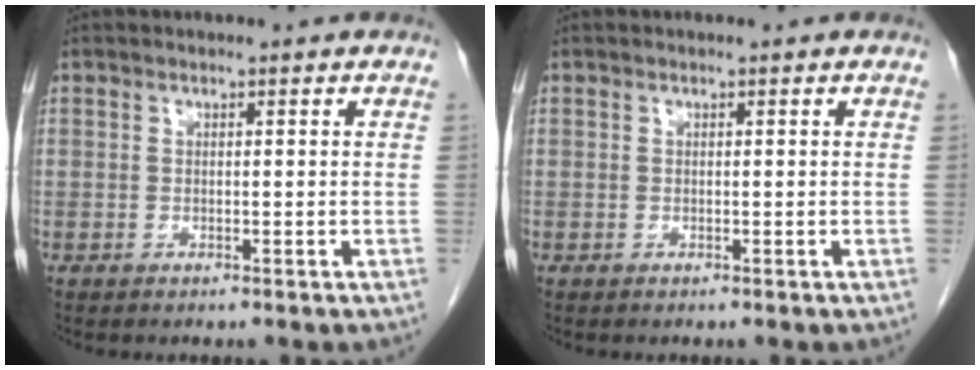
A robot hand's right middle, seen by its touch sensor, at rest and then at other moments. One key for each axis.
{"total": 0.0}